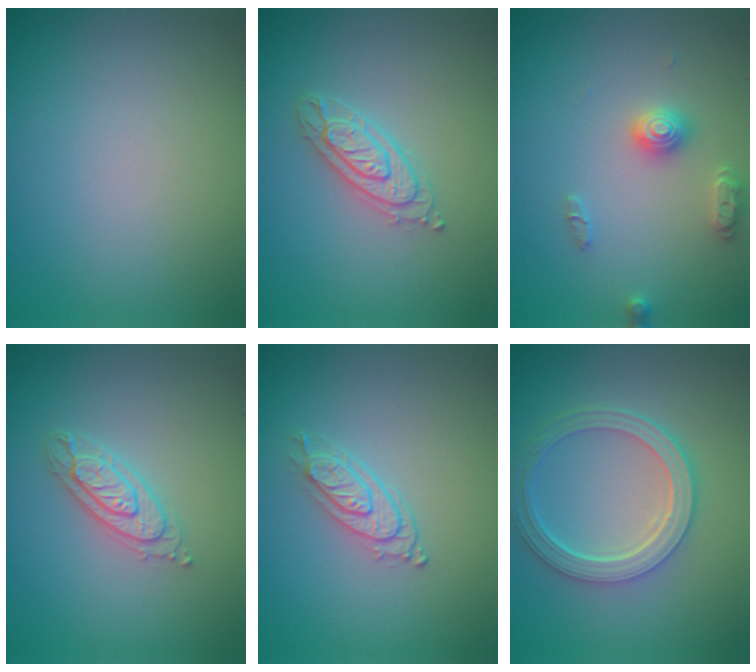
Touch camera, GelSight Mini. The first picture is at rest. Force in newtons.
{"total": 2.6, "press": 2.5, "slide": 0.5}
{"total": 2.8, "press": 2.8, "slide": 0.3}
{"total": 2.3, "press": 2.2, "slide": 0.5}
{"total": 2.8, "press": 2.2, "slide": 1.7}
{"total": 5.2, "press": 3.9, "slide": 3.5}